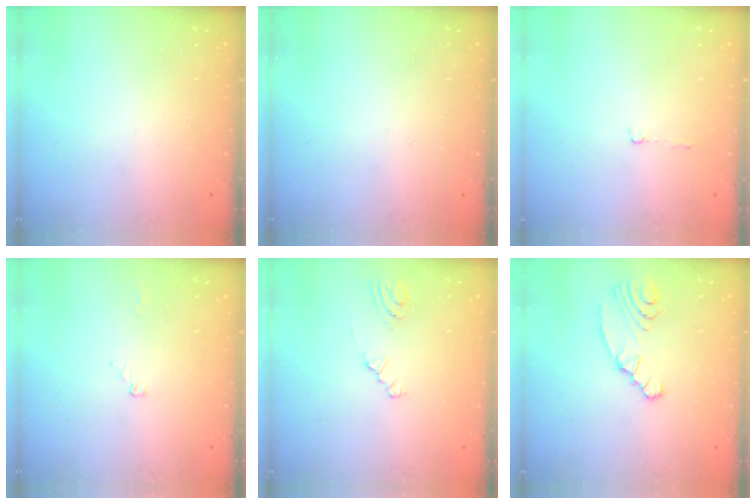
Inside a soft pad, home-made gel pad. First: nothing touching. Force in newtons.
{"total": 0.0}
{"total": 2.6, "press": 2.5, "slide": 0.5}
{"total": 2.1, "press": 2.1, "slide": 0.2}
{"total": 2.5, "press": 2.5, "slide": 0.4}
{"total": 6.9, "press": 5.3, "slide": 4.3}